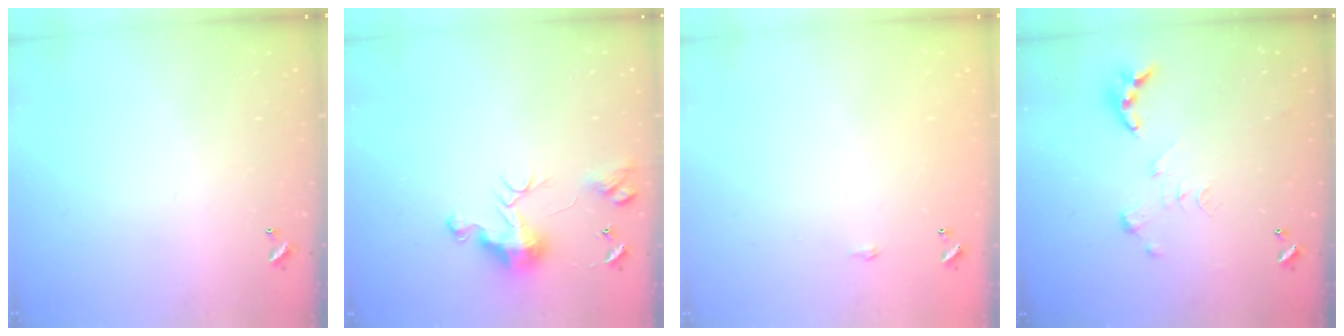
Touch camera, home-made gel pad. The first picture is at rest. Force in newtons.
{"total": 10.0, "press": 9.9, "slide": 1.6}
{"total": 0.6, "press": 0.6, "slide": 0.2}
{"total": 0.0}